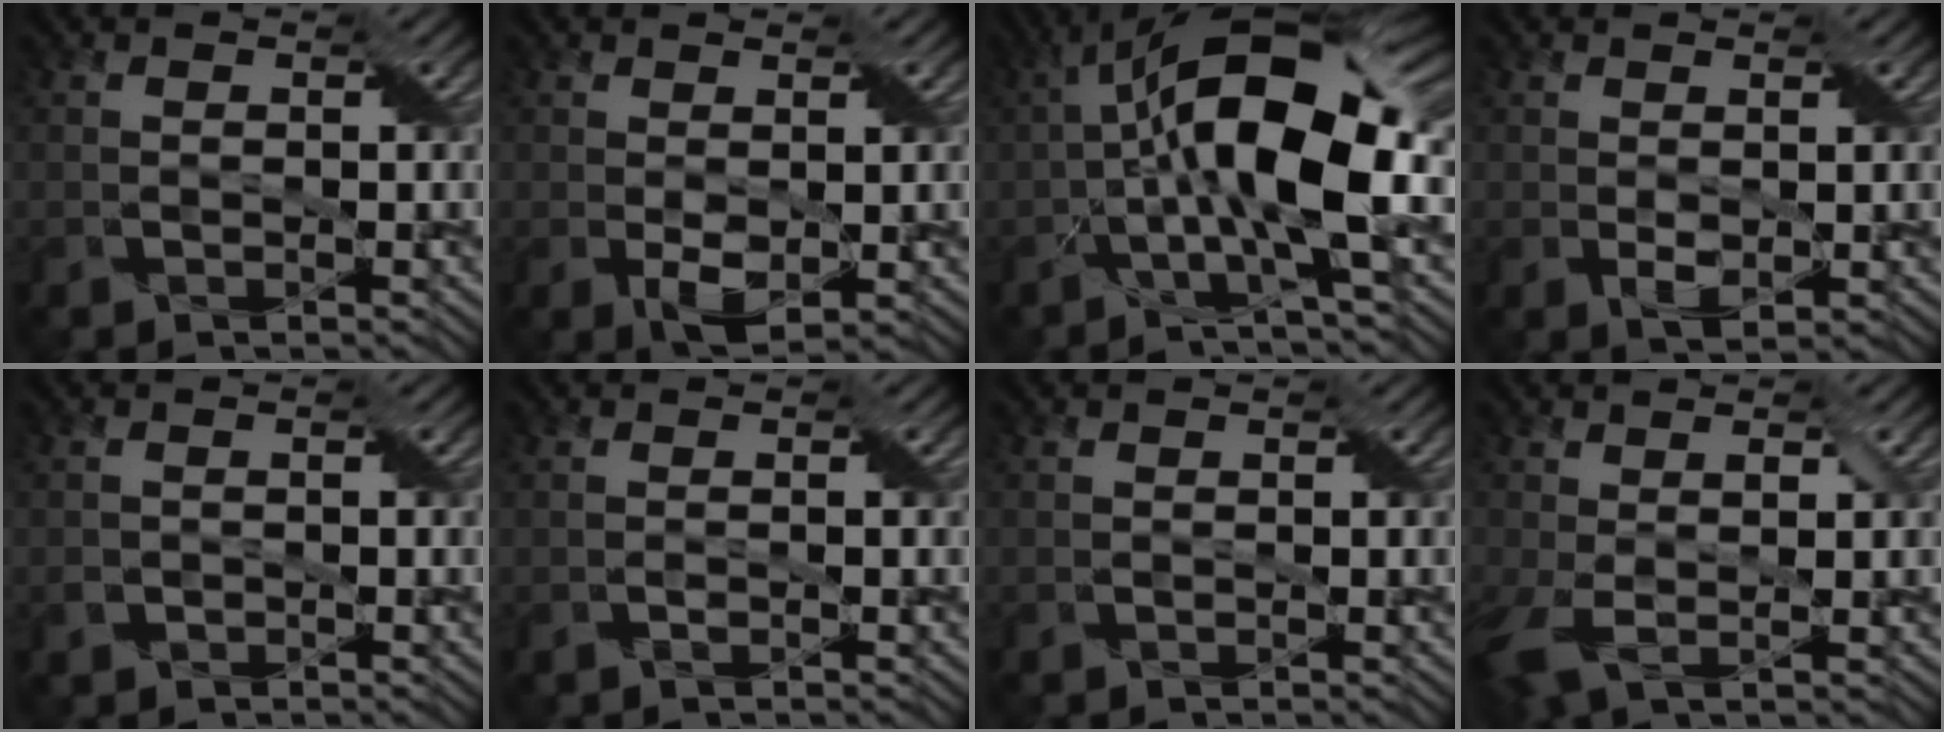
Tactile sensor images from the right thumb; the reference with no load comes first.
{"total": 3.1, "force": [0.0, 1.4, 2.7], "torque": [-0.058, -0.005, 0.004]}
{"total": 15.8, "force": [-0.5, 5.3, 14.9], "torque": [-0.261, 0.027, -0.022]}
{"total": 2.0, "force": [0.3, 0.9, 1.8], "torque": [-0.037, -0.002, 0.010]}
{"total": 1.0, "force": [-0.4, 0.8, 0.4], "torque": [-0.010, -0.001, -0.007]}
{"total": 0.7, "force": [-0.3, 0.0, 0.7], "torque": [-0.015, 0.003, -0.004]}
{"total": 0.0}
{"total": 4.5, "force": [0.0, 2.1, 4.0], "torque": [-0.104, -0.004, -0.001]}